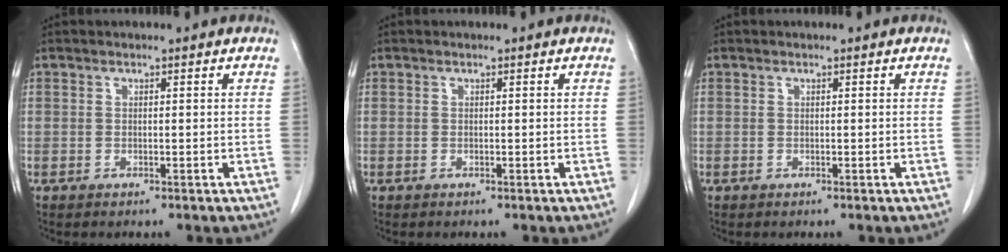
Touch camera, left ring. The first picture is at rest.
{"total": 0.0}
{"total": 0.0}